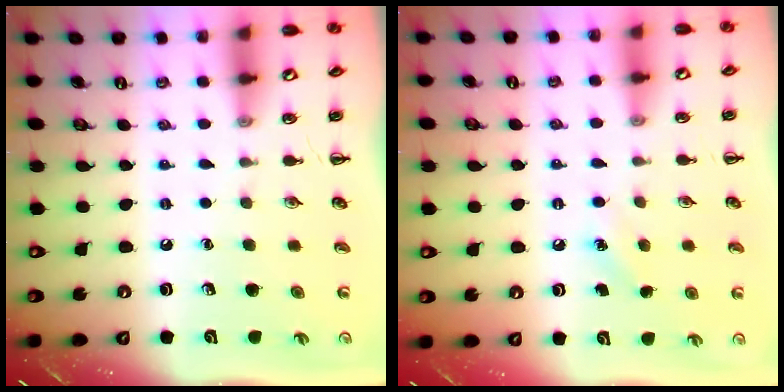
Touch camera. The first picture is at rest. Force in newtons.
{"total": 6.4, "press": 6.1, "slide": 1.8}